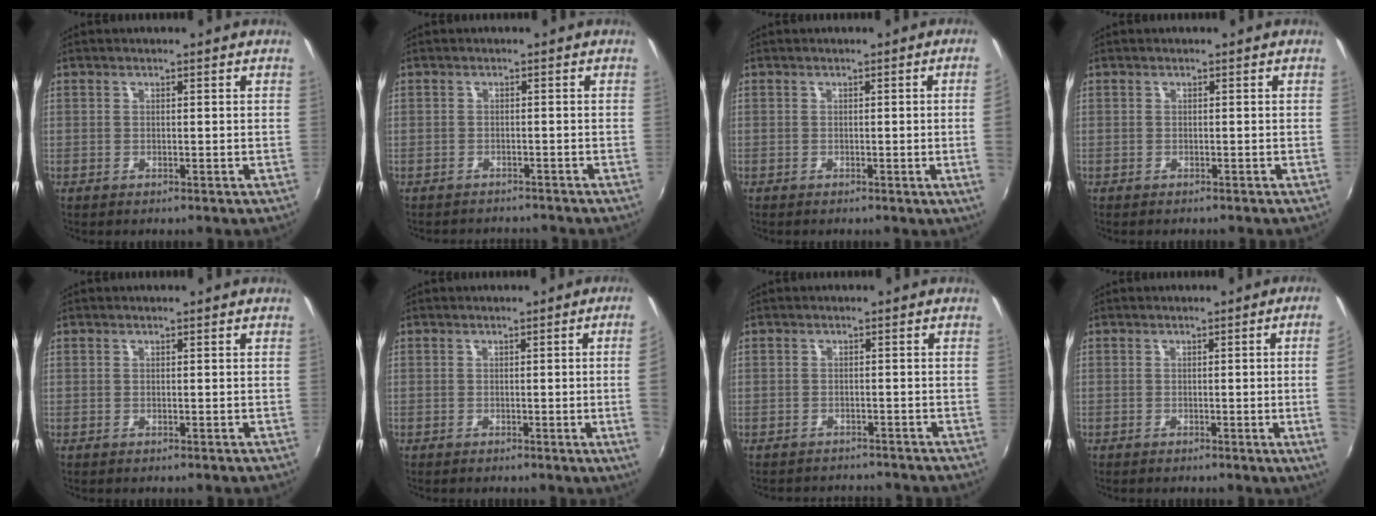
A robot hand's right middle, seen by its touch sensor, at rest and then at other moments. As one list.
[{"total": 3.5, "force": [-3.2, 1.5, 0.4], "torque": [-0.015, 0.002, -0.048]}, {"total": 3.4, "force": [0.0, -1.9, 2.9], "torque": [-0.043, -0.011, 0.006]}, {"total": 0.6, "force": [-0.5, 0.2, 0.2], "torque": [-0.003, -0.002, -0.009]}, {"total": 0.0}, {"total": 5.4, "force": [0.2, -2.2, 4.9], "torque": [-0.072, -0.007, 0.005]}, {"total": 4.2, "force": [-3.8, 1.8, 0.5], "torque": [-0.019, 0.003, -0.056]}, {"total": 6.6, "force": [0.0, -2.2, 6.3], "torque": [-0.087, -0.011, 0.001]}]